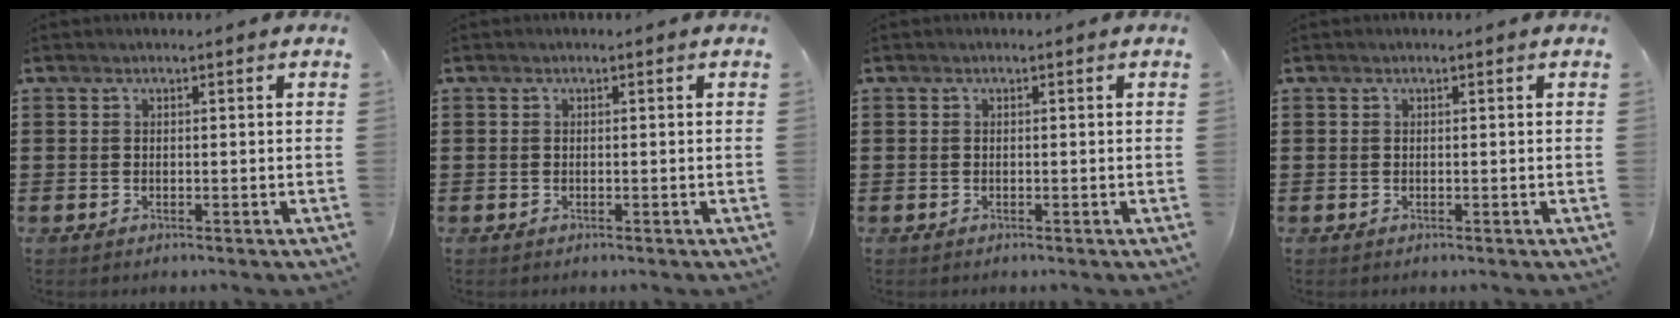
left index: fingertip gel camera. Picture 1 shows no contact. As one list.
[{"total": 0.0}, {"total": 0.0}, {"total": 0.0}]